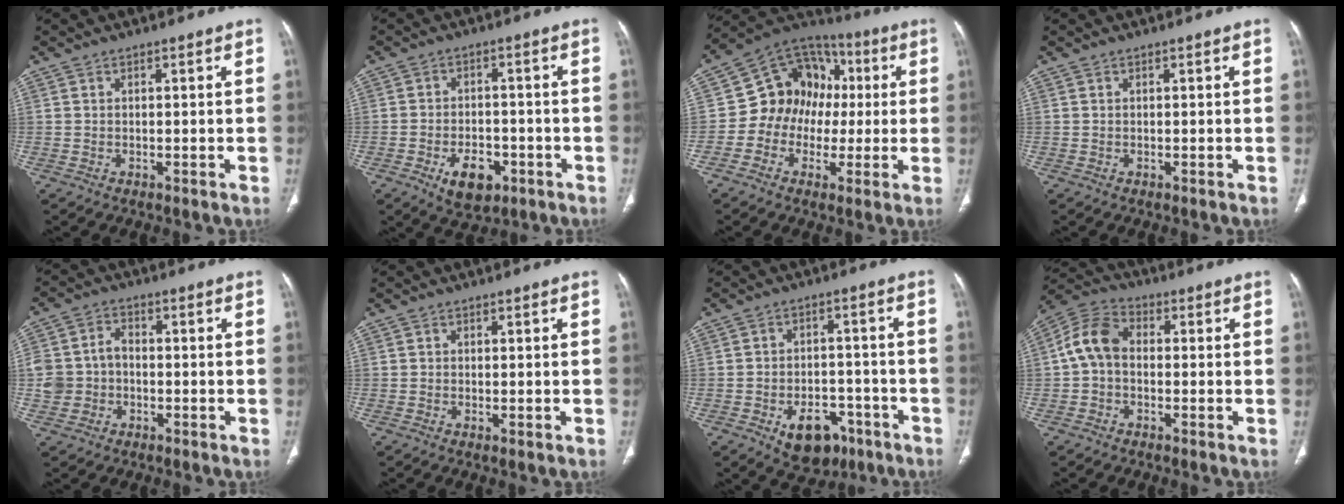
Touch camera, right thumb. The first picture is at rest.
{"total": 7.9, "force": [-3.6, 4.8, 5.1], "torque": [-0.064, 0.018, -0.050]}
{"total": 14.1, "force": [-0.2, 12.3, 6.9], "torque": [-0.066, 0.039, -0.013]}
{"total": 0.0}
{"total": 7.1, "force": [-1.2, 6.2, 3.3], "torque": [-0.054, 0.028, -0.023]}
{"total": 0.6, "force": [-0.1, 0.2, 0.5], "torque": [-0.014, -0.003, -0.002]}
{"total": 10.0, "force": [-5.1, 6.5, 5.6], "torque": [-0.052, 0.032, -0.064]}
{"total": 8.2, "force": [-0.2, 5.9, 5.8], "torque": [-0.105, 0.024, -0.017]}